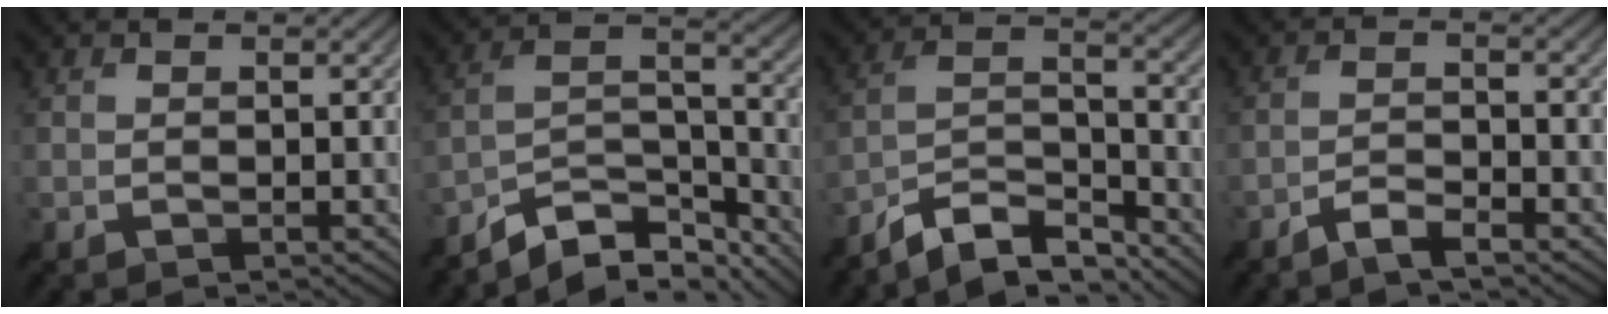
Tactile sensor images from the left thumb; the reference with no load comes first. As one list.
[{"total": 10.0, "force": [-8.0, 3.5, 4.8], "torque": [-0.085, 0.004, -0.150]}, {"total": 8.7, "force": [-7.3, 2.4, 4.0], "torque": [-0.076, 0.013, -0.144]}, {"total": 2.8, "force": [-2.2, 0.3, 1.7], "torque": [-0.036, 0.006, -0.047]}]